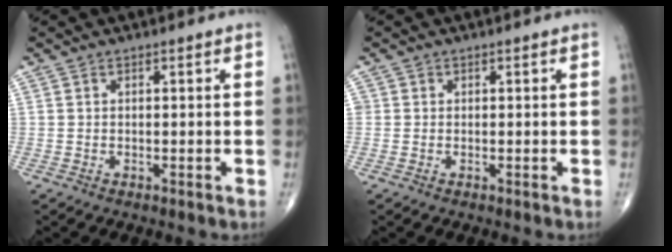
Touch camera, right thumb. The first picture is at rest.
{"total": 0.8, "force": [0.1, 0.8, 0.0], "torque": [0.006, 0.003, -0.001]}